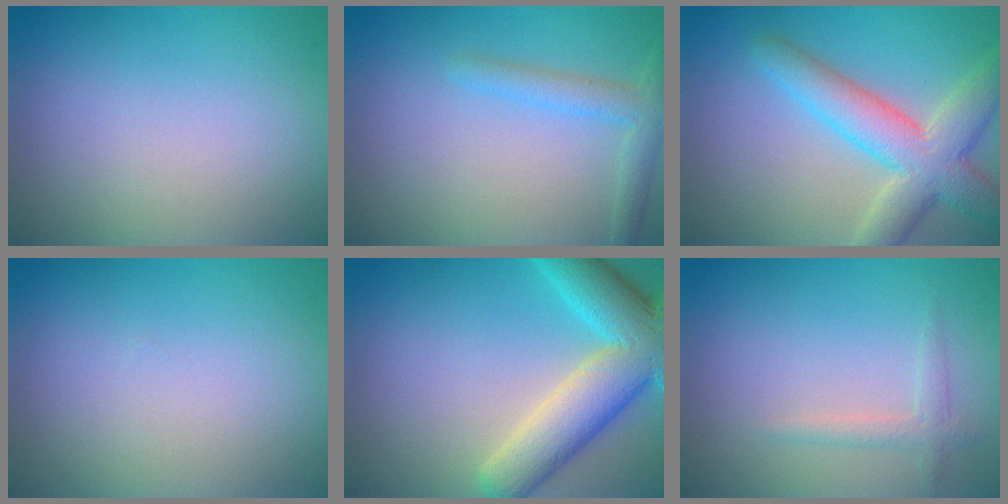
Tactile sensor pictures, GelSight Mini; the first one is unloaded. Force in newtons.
{"total": 2.3, "press": 2.3, "slide": 0.1}
{"total": 6.7, "press": 6.7, "slide": 0.6}
{"total": 0.0}
{"total": 8.8, "press": 8.8, "slide": 0.5}
{"total": 1.3, "press": 1.3, "slide": 0.1}